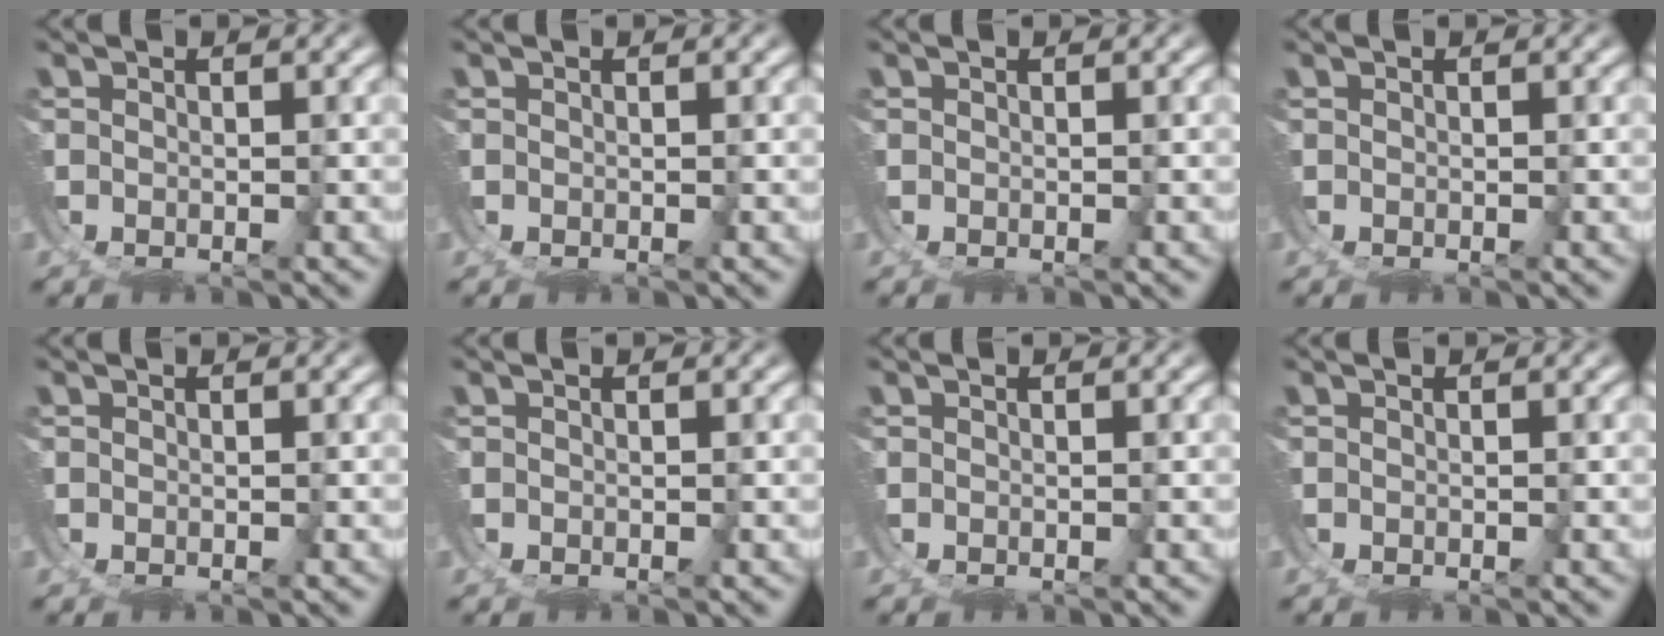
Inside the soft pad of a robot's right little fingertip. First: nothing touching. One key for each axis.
{"total": 0.0}
{"total": 0.0}
{"total": 0.0}
{"total": 0.0}
{"total": 0.0}
{"total": 0.0}
{"total": 0.0}